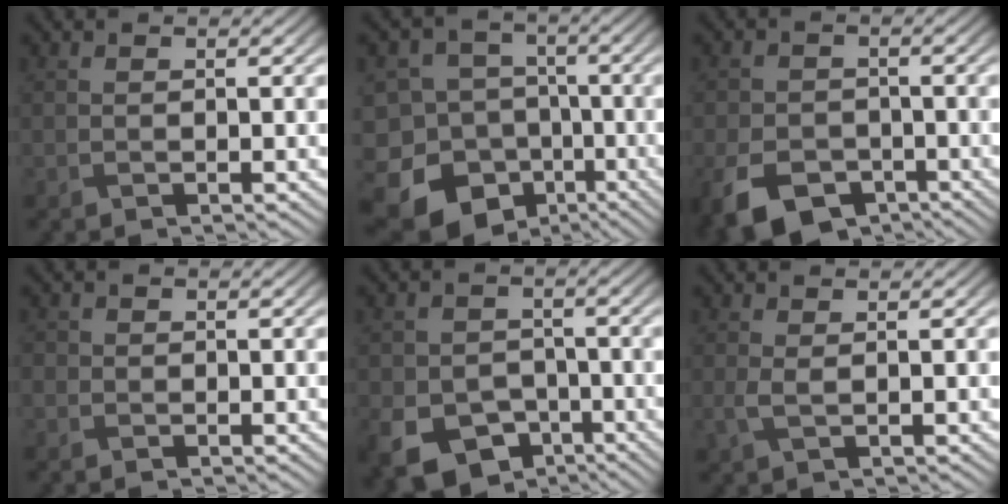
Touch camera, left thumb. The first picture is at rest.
{"total": 18.1, "force": [-10.5, 13.5, 5.8], "torque": [-0.163, -0.048, -0.167]}
{"total": 7.6, "force": [-4.2, 5.1, 3.8], "torque": [-0.089, -0.027, -0.070]}
{"total": 1.0, "force": [-0.3, 1.0, 0.1], "torque": [0.004, -0.006, -0.009]}
{"total": 9.6, "force": [-5.0, 7.0, 4.3], "torque": [-0.089, -0.034, -0.089]}
{"total": 1.6, "force": [0.2, 0.7, 1.4], "torque": [-0.039, -0.001, 0.005]}